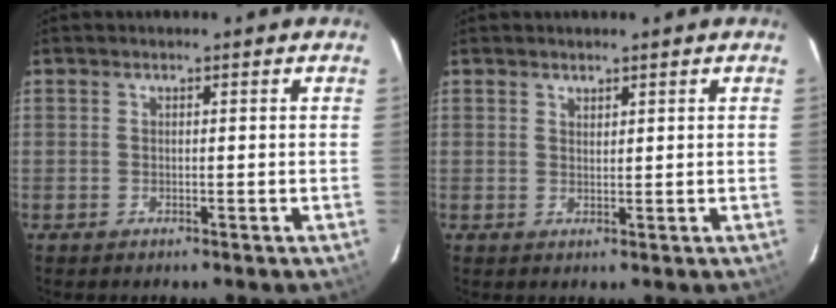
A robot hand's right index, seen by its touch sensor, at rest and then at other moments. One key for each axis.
{"total": 1.2, "fx": 1.1, "fy": 0.5, "fz": 0.2, "tx": -0.003, "ty": 0.000, "tz": 0.019}